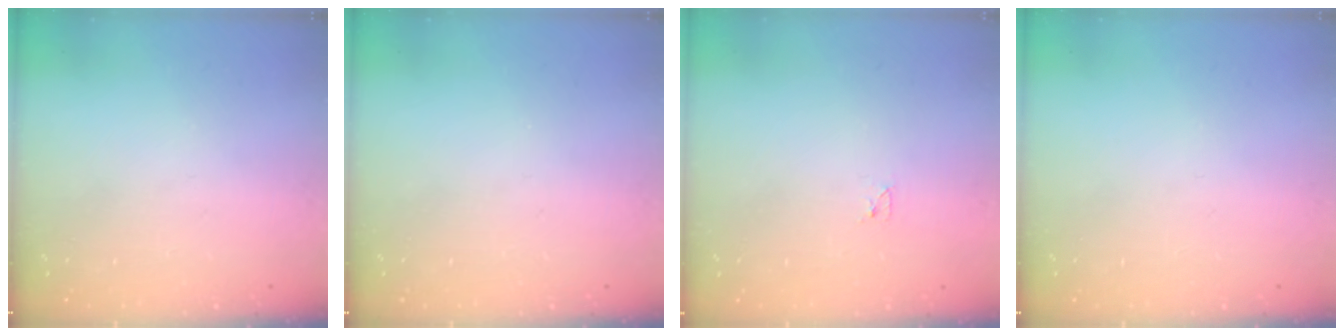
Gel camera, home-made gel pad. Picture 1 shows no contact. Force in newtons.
{"total": 0.0}
{"total": 2.3, "press": 2.2, "slide": 0.4}
{"total": 0.0}